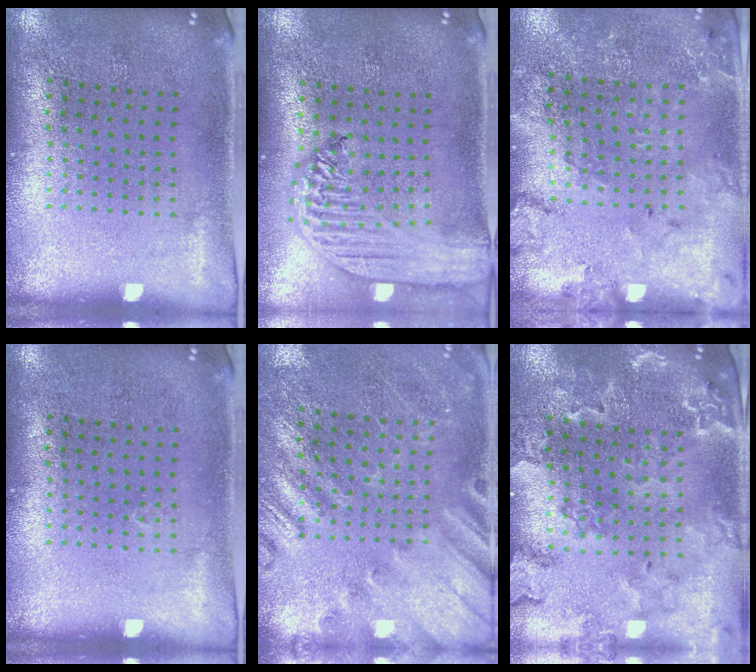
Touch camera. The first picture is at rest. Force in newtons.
{"total": 2.8, "press": 2.3, "slide": 1.6}
{"total": 1.8, "press": 1.7, "slide": 0.4}
{"total": 0.0}
{"total": 2.3, "press": 2.2, "slide": 0.7}
{"total": 1.9, "press": 1.9, "slide": 0.2}